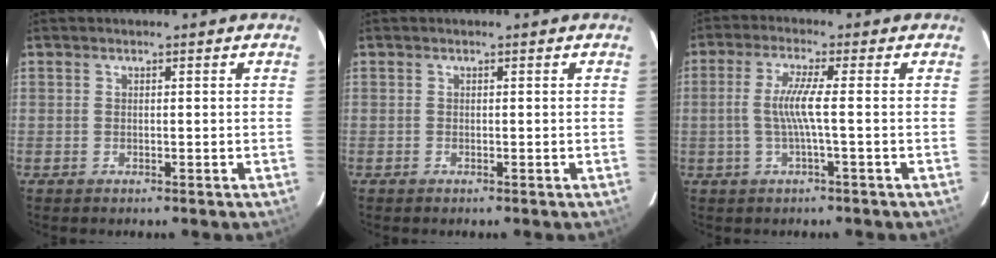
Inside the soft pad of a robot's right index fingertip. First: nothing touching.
{"total": 0.0}
{"total": 5.4, "force": [-0.7, -0.5, 5.3], "torque": [-0.113, -0.001, -0.010]}